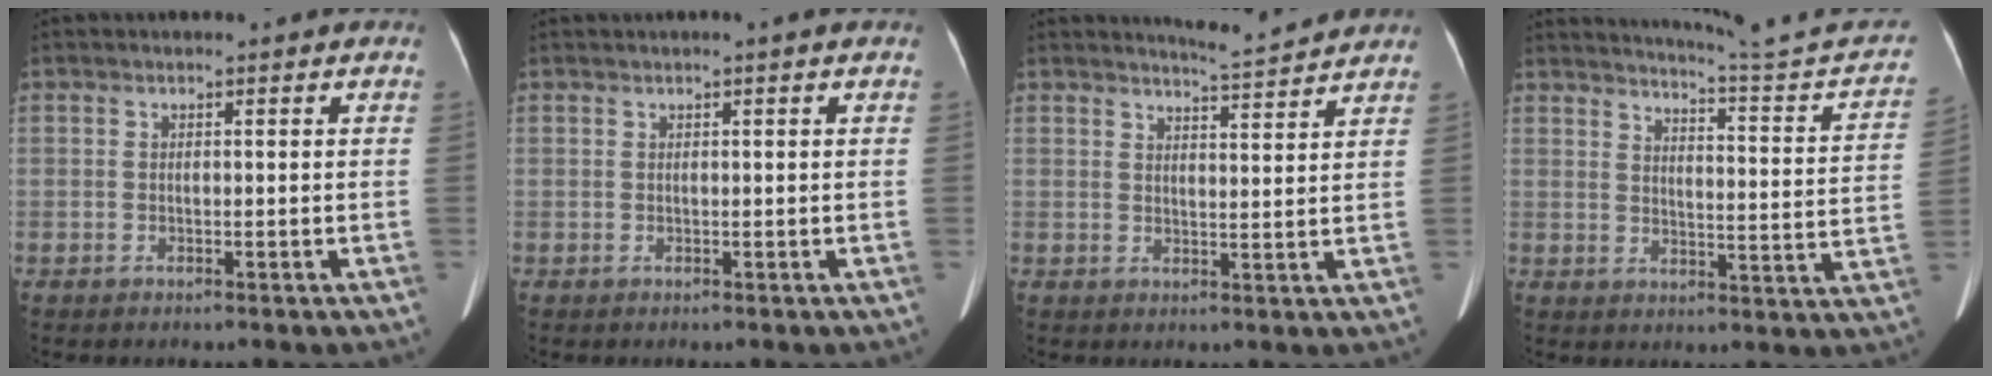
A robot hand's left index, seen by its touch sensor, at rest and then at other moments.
{"total": 0.6, "force": [0.3, -0.1, 0.6], "torque": [-0.015, 0.002, 0.010]}
{"total": 5.1, "force": [5.0, -0.8, 0.3], "torque": [-0.020, -0.008, 0.071]}
{"total": 16.9, "force": [16.0, -0.5, 5.5], "torque": [-0.077, -0.067, 0.190]}